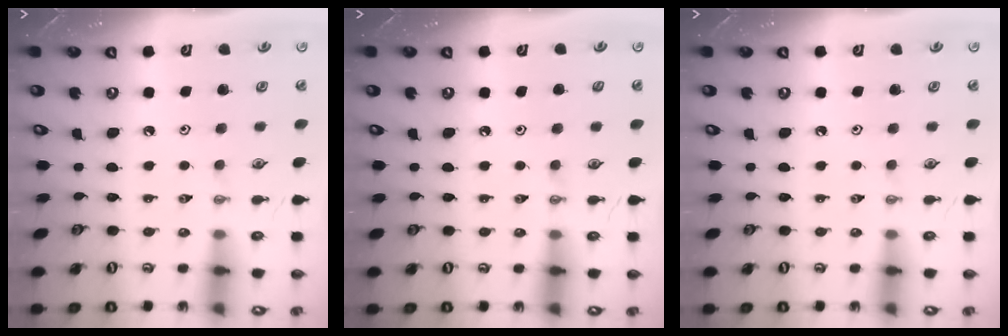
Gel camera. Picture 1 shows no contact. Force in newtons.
{"total": 1.4, "press": 0.2, "slide": 1.4}
{"total": 0.0}